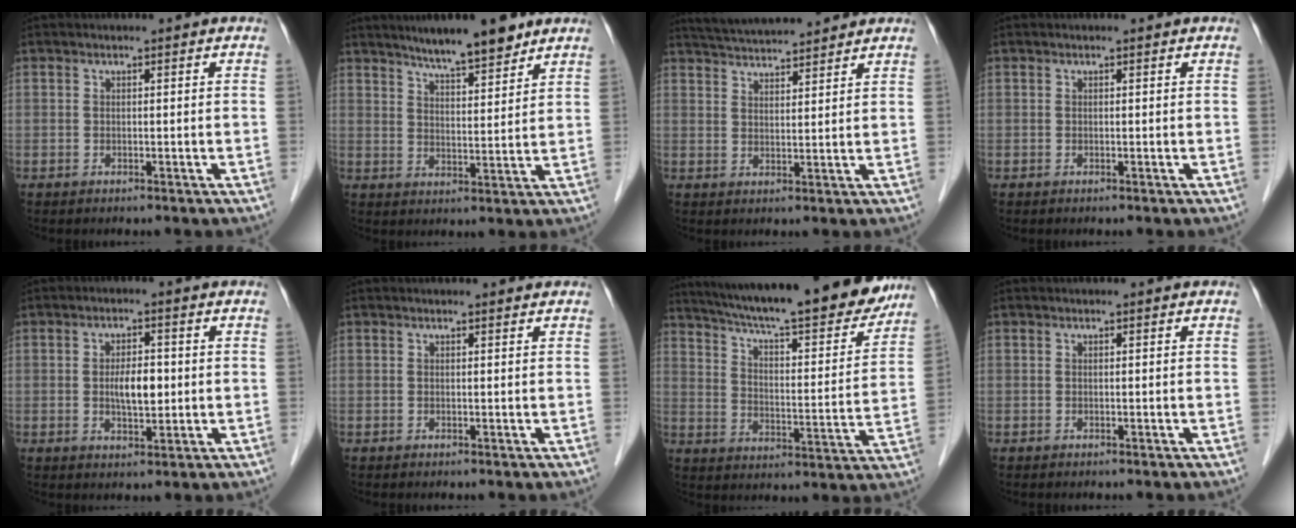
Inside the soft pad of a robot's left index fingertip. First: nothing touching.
{"total": 8.9, "force": [7.1, 1.0, 5.2], "torque": [-0.082, 0.007, 0.118]}
{"total": 9.8, "force": [9.2, 0.4, 3.2], "torque": [-0.061, 0.024, 0.146]}
{"total": 0.0}
{"total": 4.6, "force": [-0.2, 1.8, 4.2], "torque": [-0.075, -0.003, 0.001]}
{"total": 0.8, "force": [0.8, 0.0, 0.1], "torque": [-0.011, 0.000, 0.008]}
{"total": 25.3, "force": [22.0, 3.2, 12.0], "torque": [-0.197, -0.026, 0.302]}
{"total": 0.0}